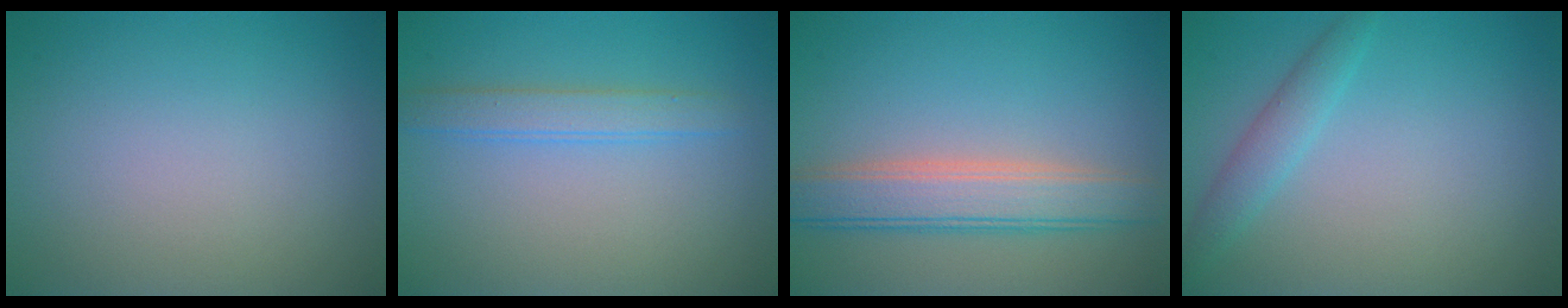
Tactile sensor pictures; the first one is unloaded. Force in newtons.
{"total": 2.2, "press": 2.2, "slide": 0.1}
{"total": 4.9, "press": 4.9, "slide": 0.3}
{"total": 2.0, "press": 2.0, "slide": 0.1}